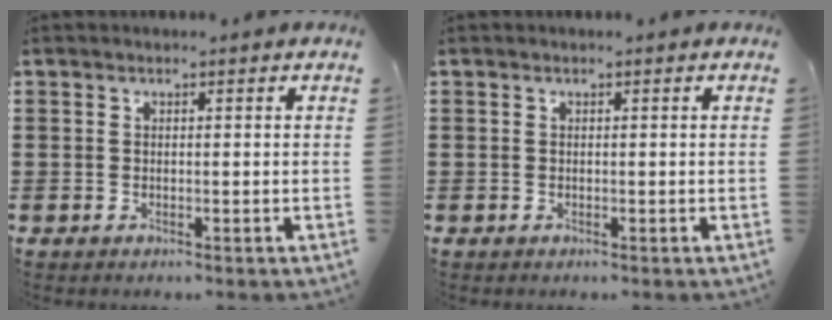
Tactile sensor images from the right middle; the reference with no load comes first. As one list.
[{"total": 0.0}]